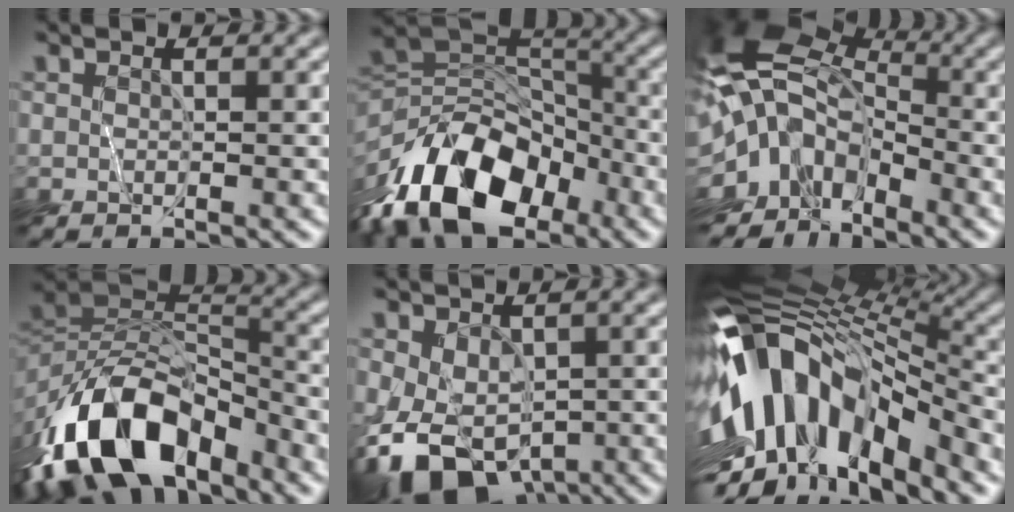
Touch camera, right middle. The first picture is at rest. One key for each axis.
{"total": 12.9, "fx": -8.0, "fy": 7.2, "fz": 7.2, "tx": -0.127, "ty": 0.008, "tz": -0.152}
{"total": 9.9, "fx": -3.9, "fy": 6.8, "fz": 6.1, "tx": -0.110, "ty": -0.005, "tz": -0.087}
{"total": 13.7, "fx": -8.9, "fy": 6.8, "fz": 7.9, "tx": -0.151, "ty": 0.010, "tz": -0.172}
{"total": 7.1, "fx": -3.1, "fy": 4.7, "fz": 4.3, "tx": -0.076, "ty": -0.017, "tz": -0.049}
{"total": 13.6, "fx": -3.3, "fy": 6.5, "fz": 11.5, "tx": -0.199, "ty": 0.027, "tz": -0.066}